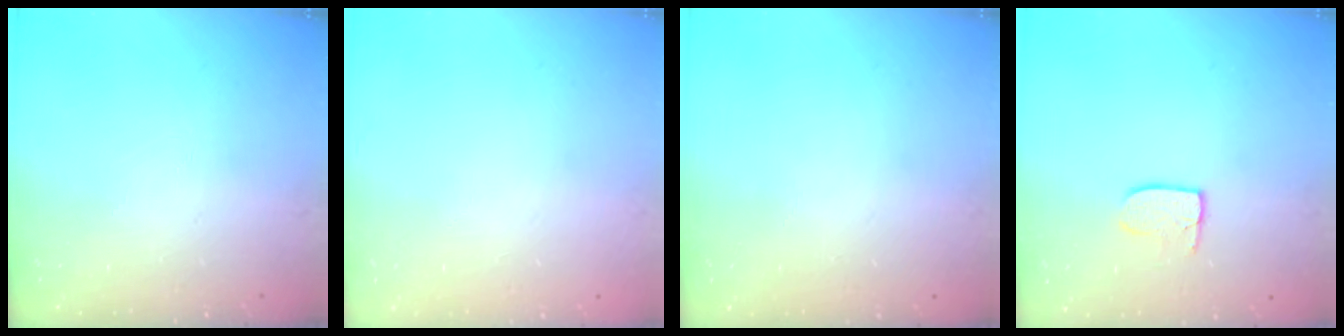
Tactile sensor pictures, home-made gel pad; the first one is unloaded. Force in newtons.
{"total": 0.5, "press": 0.5, "slide": 0.1}
{"total": 0.0}
{"total": 5.9, "press": 5.9, "slide": 0.4}